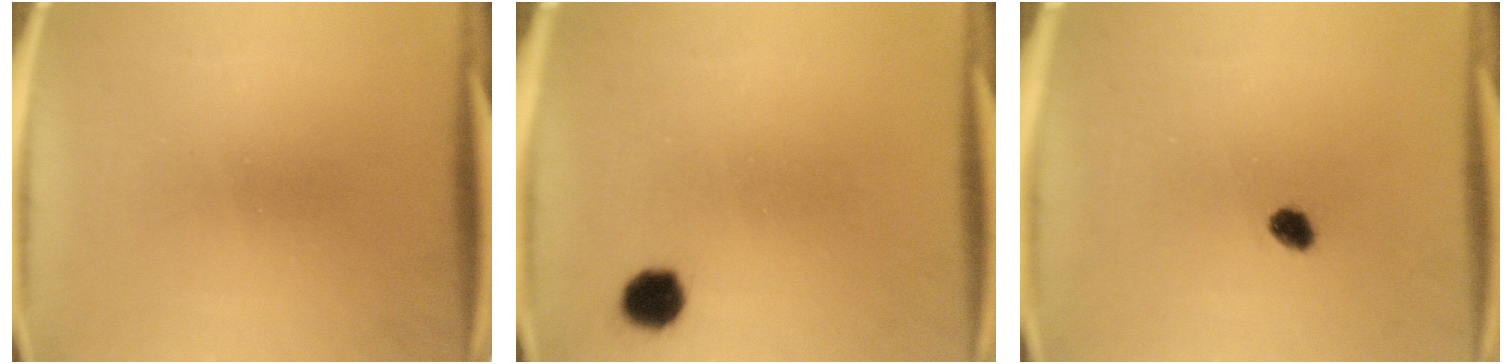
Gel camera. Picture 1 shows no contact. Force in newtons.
{"total": 4.3}
{"total": 2.2}